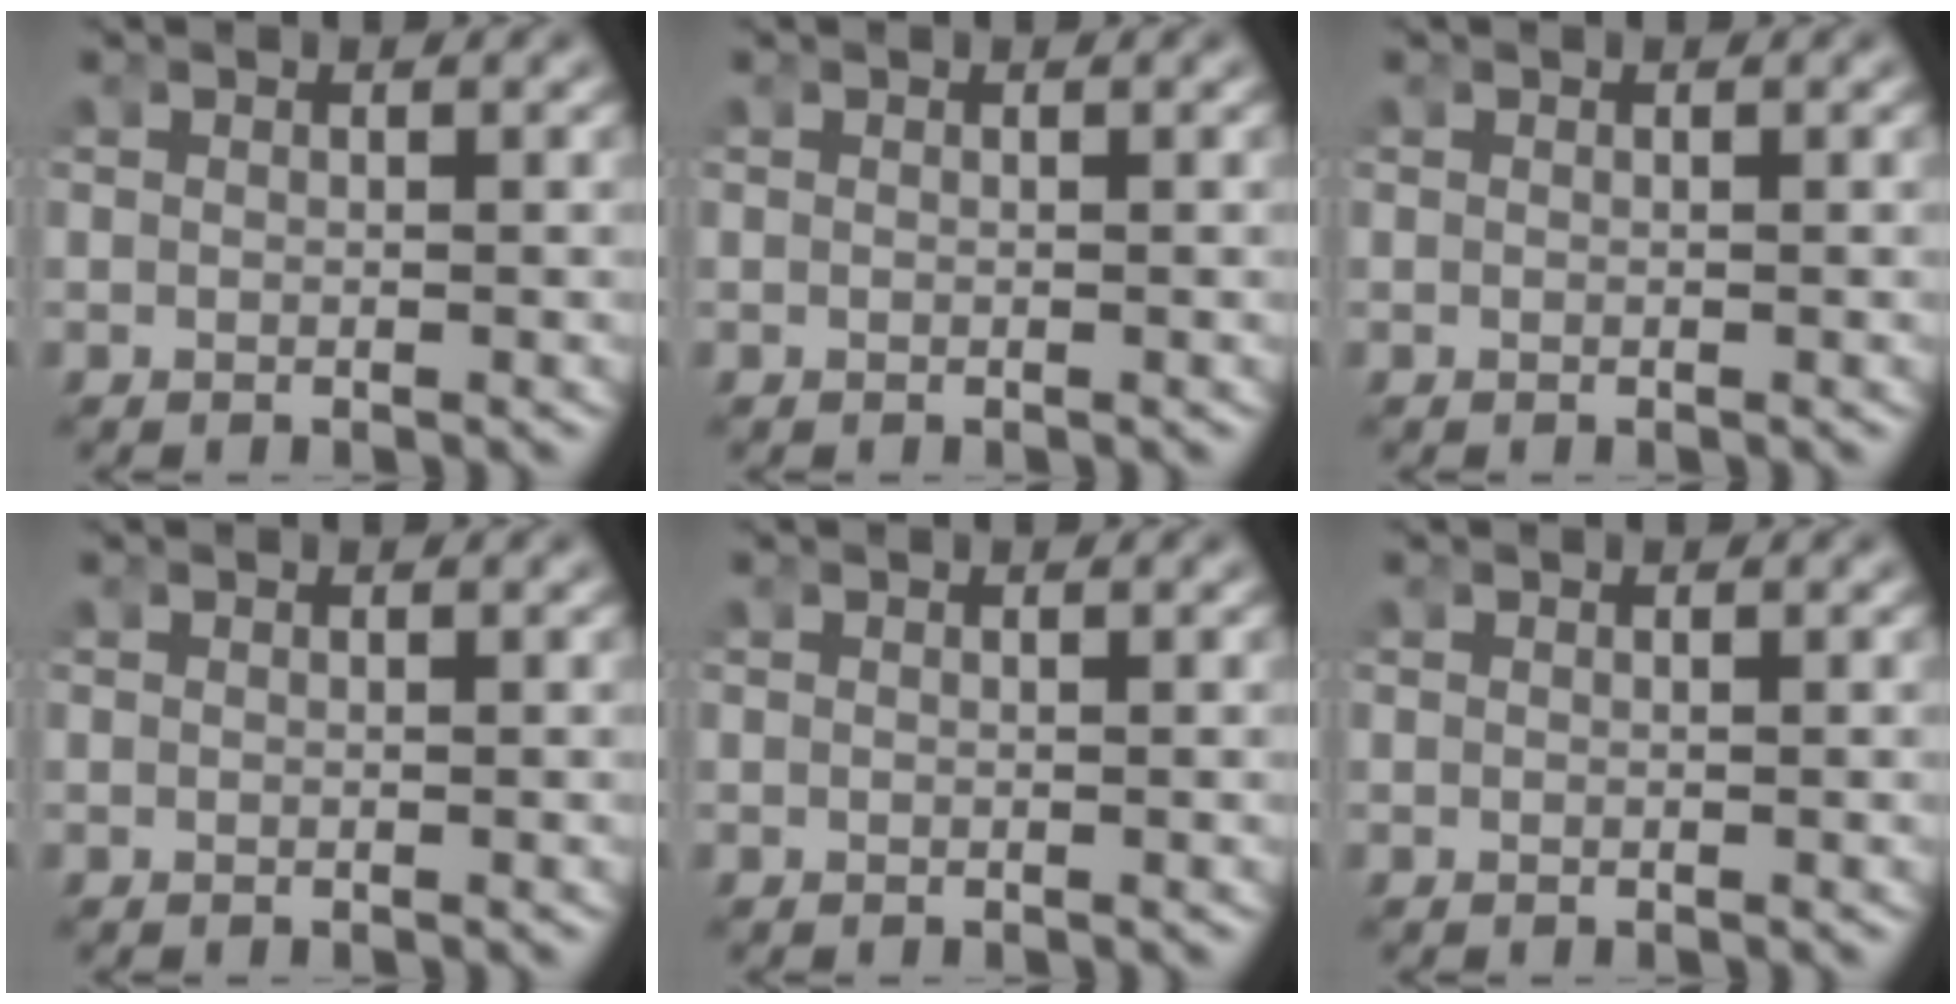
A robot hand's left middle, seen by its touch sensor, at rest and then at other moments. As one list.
[{"total": 0.0}, {"total": 0.0}, {"total": 0.0}, {"total": 0.0}, {"total": 0.0}]